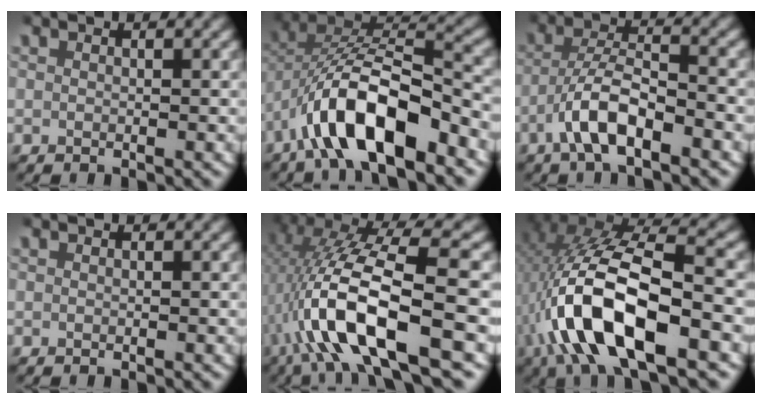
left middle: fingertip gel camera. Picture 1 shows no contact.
{"total": 8.5, "force": [-2.7, 4.8, 6.6], "torque": [-0.125, -0.005, -0.045]}
{"total": 4.3, "force": [-2.4, 1.3, 3.4], "torque": [-0.067, 0.004, -0.048]}
{"total": 0.0}
{"total": 10.7, "force": [-1.3, 4.0, 9.8], "torque": [-0.195, -0.005, -0.016]}
{"total": 11.5, "force": [-1.0, 5.1, 10.2], "torque": [-0.211, -0.007, -0.013]}